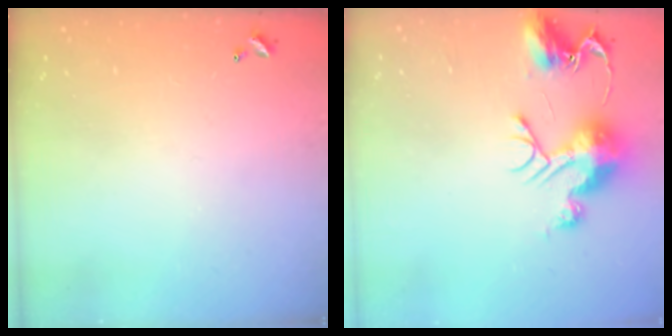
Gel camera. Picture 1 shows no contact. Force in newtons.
{"total": 12.0, "press": 12.0, "slide": 1.1}